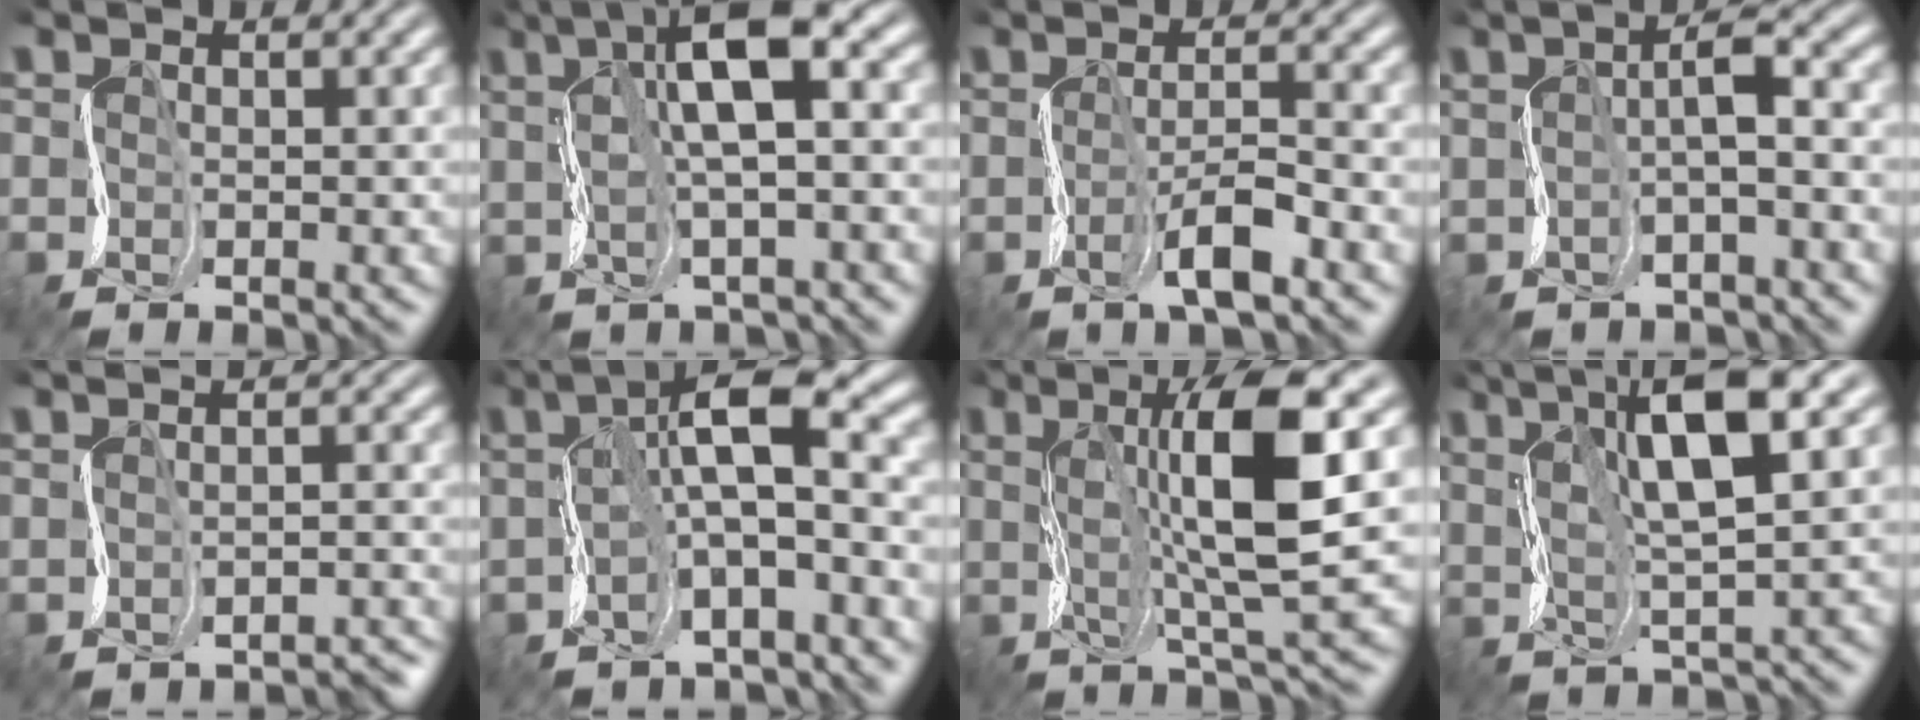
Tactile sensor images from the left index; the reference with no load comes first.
{"total": 7.7, "force": [3.9, 1.7, 6.4], "torque": [-0.105, 0.030, 0.057]}
{"total": 2.1, "force": [-0.7, 0.0, 2.0], "torque": [-0.046, 0.015, -0.023]}
{"total": 2.1, "force": [1.3, -0.3, 1.7], "torque": [-0.032, 0.022, 0.009]}
{"total": 1.1, "force": [-1.1, -0.2, 0.1], "torque": [0.011, 0.015, -0.014]}
{"total": 6.5, "force": [1.5, 1.4, 6.2], "torque": [-0.098, 0.041, 0.005]}
{"total": 9.1, "force": [3.2, 1.5, 8.4], "torque": [-0.133, 0.017, 0.052]}
{"total": 7.7, "force": [5.1, 0.8, 5.8], "torque": [-0.091, 0.023, 0.077]}